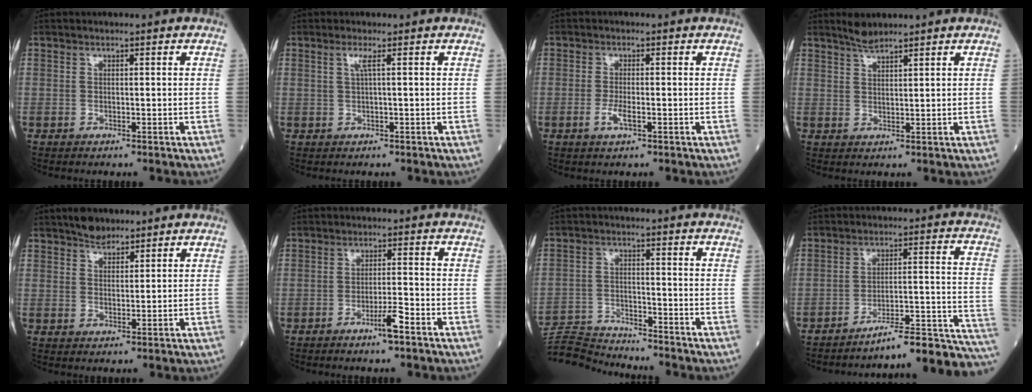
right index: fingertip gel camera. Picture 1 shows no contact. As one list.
[{"total": 1.4, "force": [0.4, -0.3, 1.3], "torque": [-0.032, 0.002, 0.008]}, {"total": 2.4, "force": [-0.8, 0.6, 2.2], "torque": [-0.048, -0.002, -0.015]}, {"total": 2.7, "force": [2.5, 0.1, 1.0], "torque": [-0.021, 0.002, 0.048]}, {"total": 3.4, "force": [2.9, 1.3, 1.0], "torque": [-0.016, 0.004, 0.050]}, {"total": 3.6, "force": [-2.3, -0.1, 2.8], "torque": [-0.049, -0.003, -0.041]}, {"total": 7.9, "force": [-7.8, -1.0, -0.5], "torque": [0.001, -0.002, -0.145]}, {"total": 17.1, "force": [-15.9, -0.2, 6.3], "torque": [-0.033, 0.038, -0.218]}]